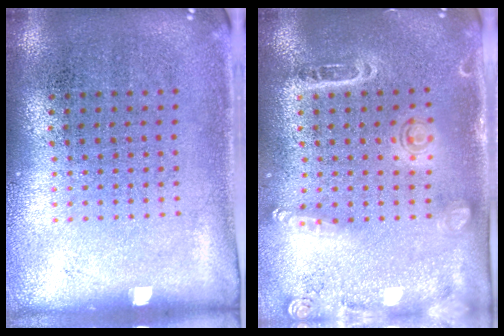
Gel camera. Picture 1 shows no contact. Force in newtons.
{"total": 1.6, "press": 1.5, "slide": 0.5}